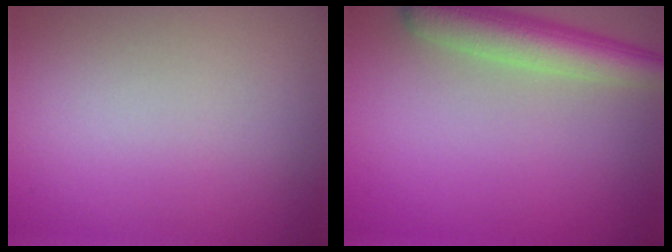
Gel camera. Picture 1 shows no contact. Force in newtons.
{"total": 5.1, "press": 5.1, "slide": 0.3}